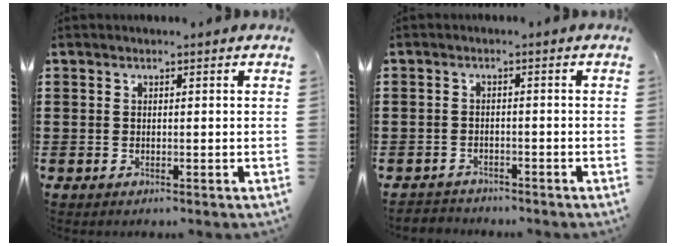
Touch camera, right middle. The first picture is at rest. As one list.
[{"total": 2.0, "force": [-1.9, 0.5, -0.3], "torque": [-0.001, 0.001, -0.045]}]